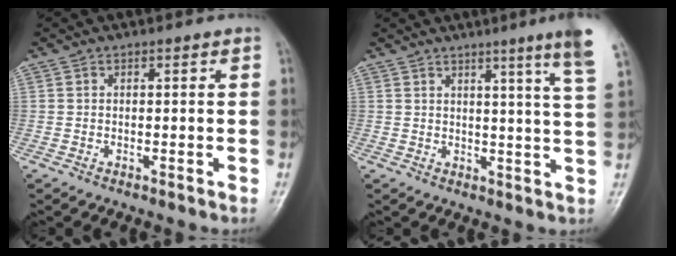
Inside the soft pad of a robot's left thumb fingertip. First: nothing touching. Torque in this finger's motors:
{"motor_torque": [3.28, 1.73, 1.27, -1.50, -0.01]}